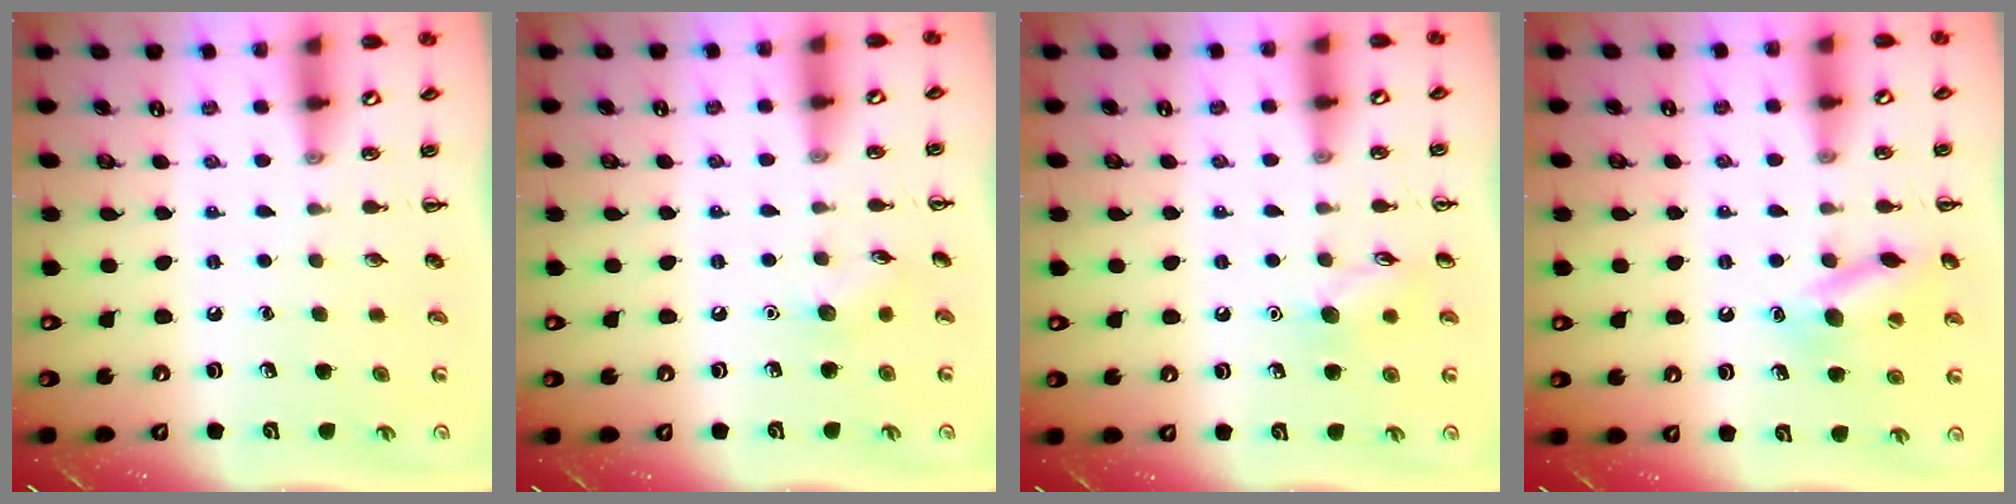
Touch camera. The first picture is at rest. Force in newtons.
{"total": 5.5, "press": 5.3, "slide": 1.6}
{"total": 7.7, "press": 7.7, "slide": 1.0}
{"total": 12.7, "press": 12.6, "slide": 2.0}